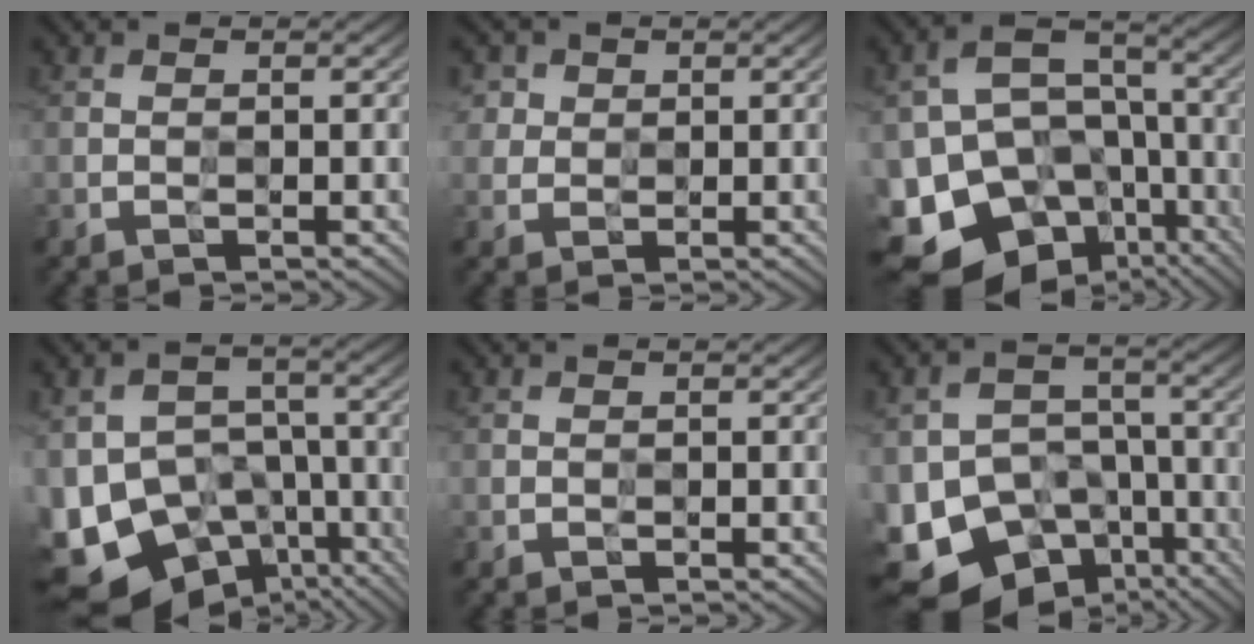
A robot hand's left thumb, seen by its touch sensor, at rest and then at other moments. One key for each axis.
{"total": 2.8, "fx": 1.4, "fy": 2.3, "fz": 0.6, "tx": -0.025, "ty": -0.003, "tz": 0.032}
{"total": 17.8, "fx": -8.1, "fy": 13.0, "fz": 9.1, "tx": -0.212, "ty": -0.027, "tz": -0.093}
{"total": 14.2, "fx": -6.7, "fy": 10.2, "fz": 7.2, "tx": -0.178, "ty": -0.029, "tz": -0.077}
{"total": 0.0}
{"total": 14.7, "fx": -8.0, "fy": 10.5, "fz": 6.4, "tx": -0.166, "ty": -0.037, "tz": -0.106}